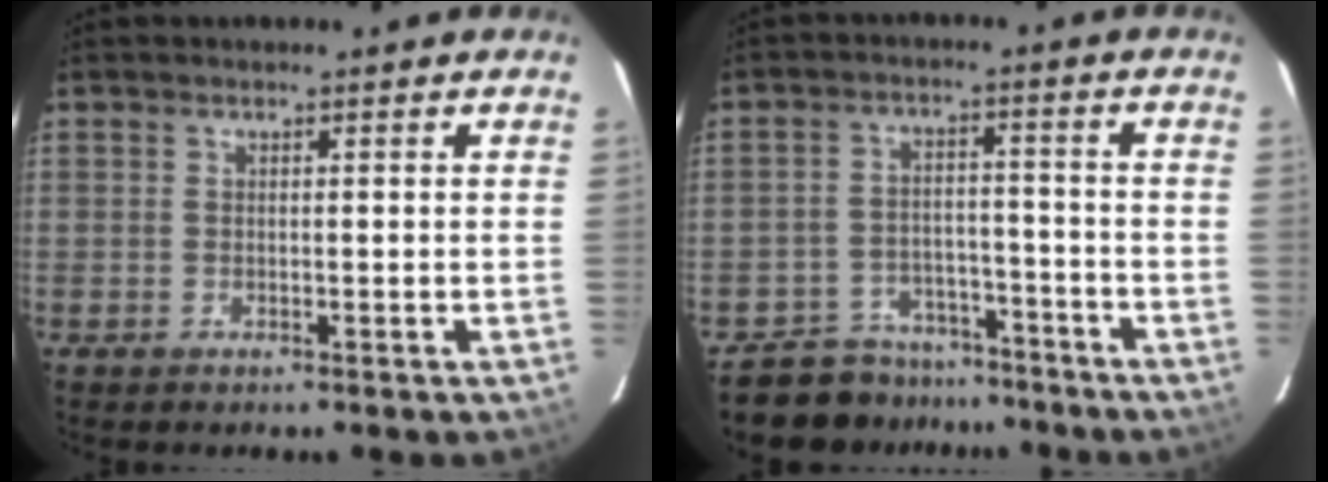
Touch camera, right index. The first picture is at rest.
{"total": 9.8, "force": [-8.4, 5.0, 1.3], "torque": [-0.043, 0.020, -0.118]}